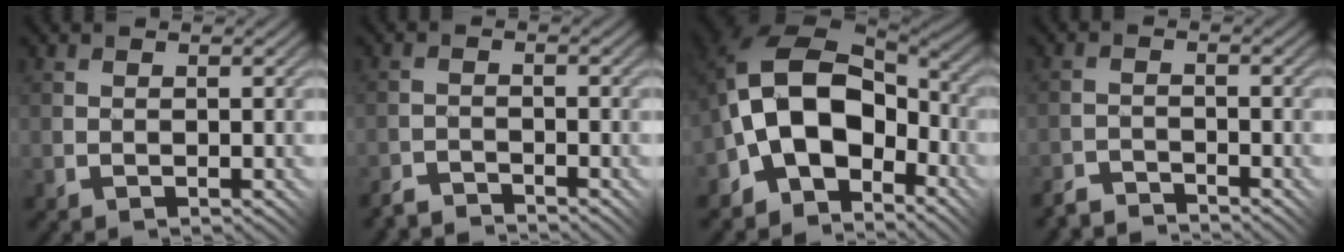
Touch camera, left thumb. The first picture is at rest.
{"total": 3.0, "force": [-3.0, -0.1, 0.0], "torque": [0.003, 0.007, -0.063]}
{"total": 12.6, "force": [-3.6, 8.4, 8.6], "torque": [-0.159, 0.001, -0.076]}
{"total": 3.2, "force": [-3.2, 0.0, 0.0], "torque": [0.004, 0.008, -0.068]}